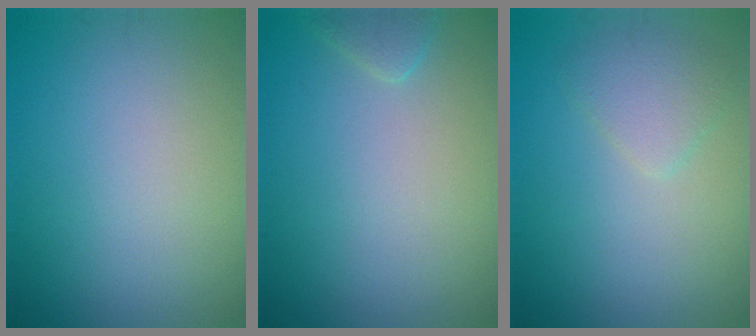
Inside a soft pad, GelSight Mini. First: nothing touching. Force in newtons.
{"total": 1.3, "press": 1.3, "slide": 0.1}
{"total": 2.2, "press": 2.2, "slide": 0.2}